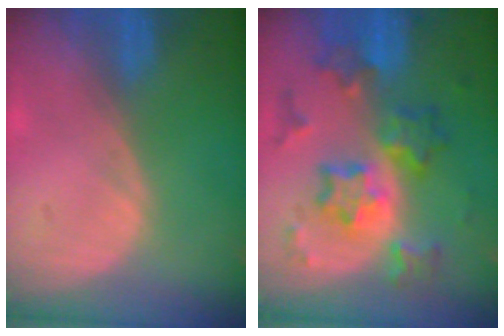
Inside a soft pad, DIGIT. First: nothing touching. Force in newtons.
{"total": 9.4, "press": 9.3, "slide": 0.7}